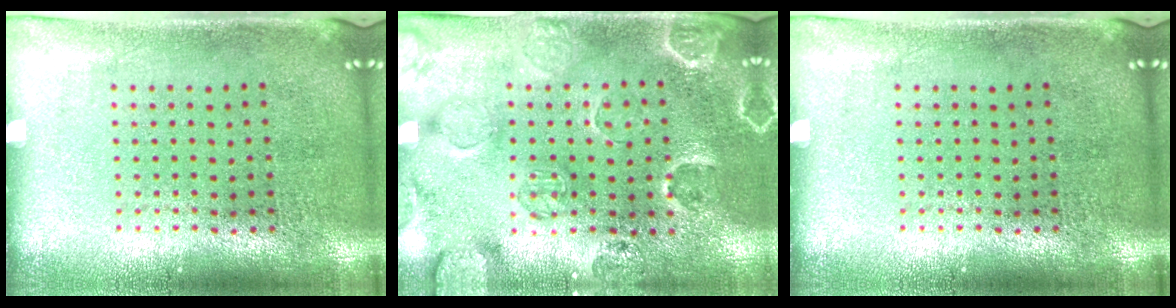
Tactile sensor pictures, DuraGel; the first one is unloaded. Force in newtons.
{"total": 2.4, "press": 2.0, "slide": 1.4}
{"total": 0.0}